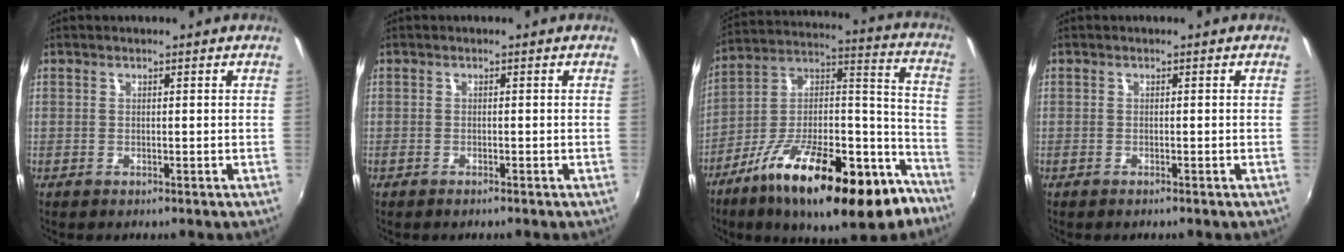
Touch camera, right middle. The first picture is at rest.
{"total": 0.9, "force": [-0.8, 0.2, 0.4], "torque": [-0.008, -0.003, -0.015]}
{"total": 28.2, "force": [-17.3, 9.8, 20.0], "torque": [-0.300, 0.006, -0.269]}
{"total": 0.6, "force": [-0.5, 0.1, 0.2], "torque": [-0.004, -0.003, -0.011]}